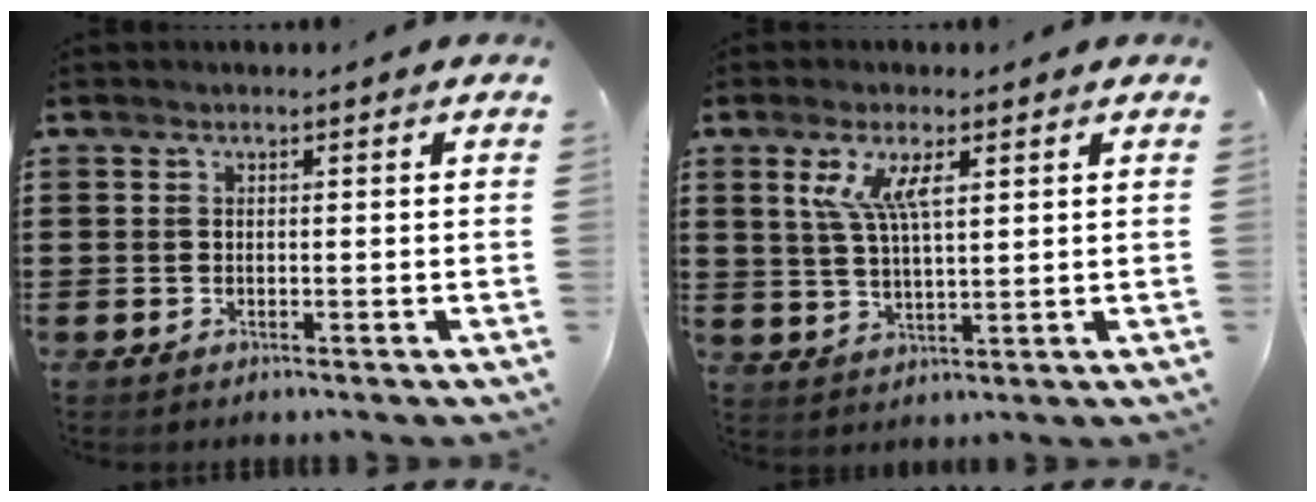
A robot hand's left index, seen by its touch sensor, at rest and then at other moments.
{"total": 6.1, "force": [2.6, 1.9, 5.1], "torque": [-0.112, 0.008, 0.043]}